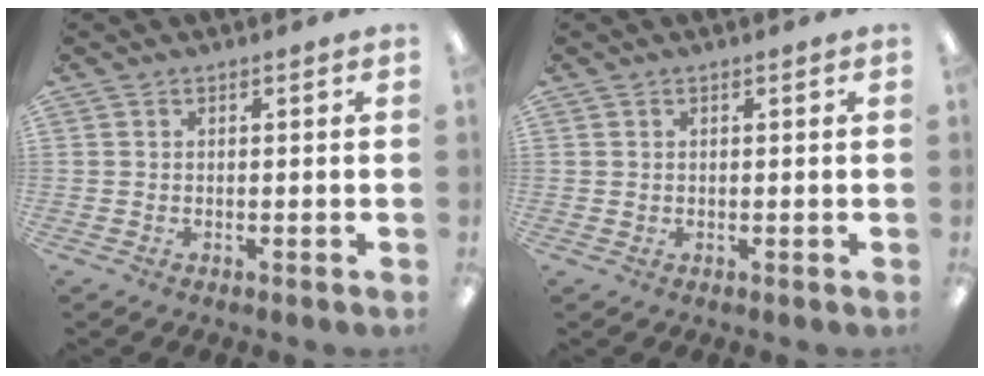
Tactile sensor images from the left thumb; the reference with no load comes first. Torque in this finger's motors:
{"motor_torque": [-0.31, -0.30, -0.07, -0.06, 0.00]}